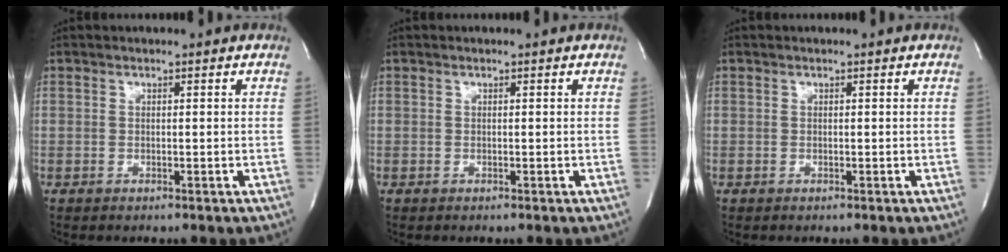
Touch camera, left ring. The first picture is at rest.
{"total": 0.0}
{"total": 0.0}